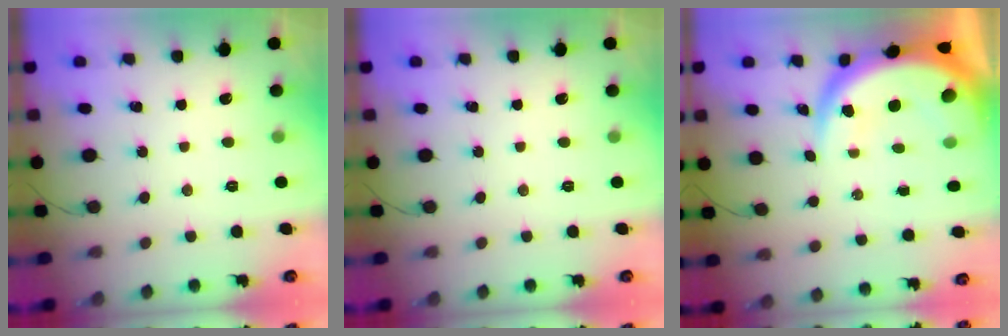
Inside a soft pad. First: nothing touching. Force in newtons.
{"total": 0.0}
{"total": 12.1, "press": 12.0, "slide": 1.2}